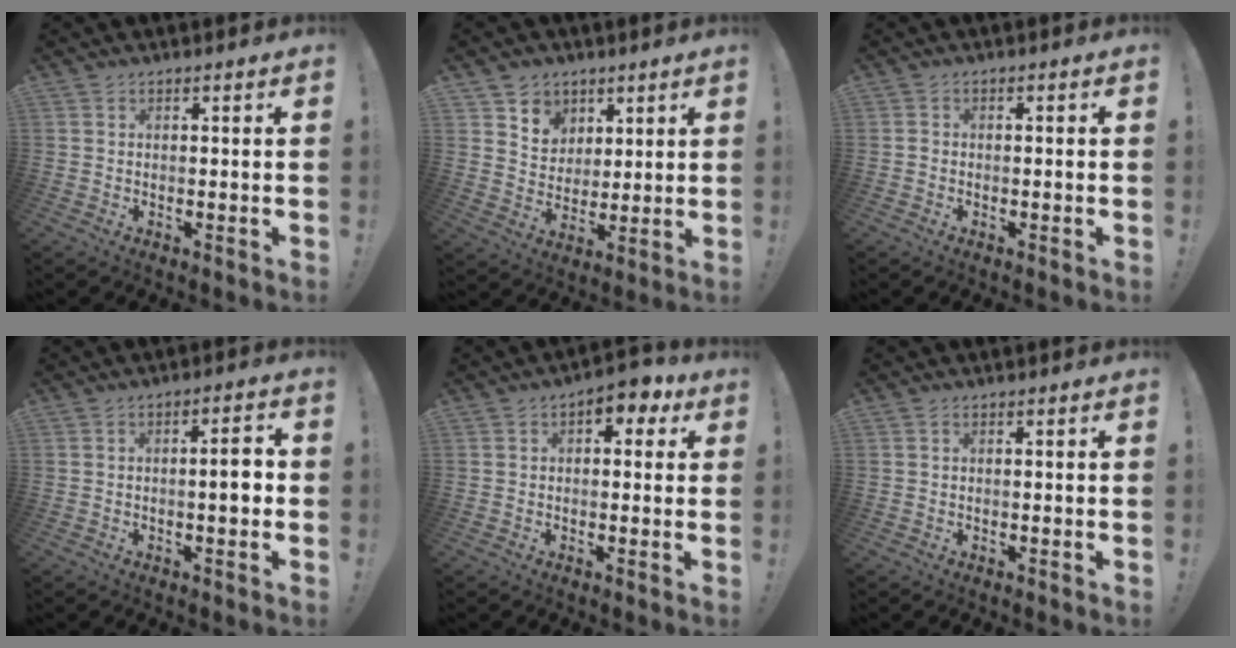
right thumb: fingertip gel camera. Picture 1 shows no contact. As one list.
[{"total": 7.6, "force": [4.7, 5.9, 0.8], "torque": [-0.009, -0.043, 0.092]}, {"total": 1.0, "force": [-0.7, 0.6, 0.5], "torque": [-0.006, 0.003, -0.012]}, {"total": 5.2, "force": [-0.4, 1.1, 5.1], "torque": [-0.073, 0.004, -0.012]}, {"total": 5.6, "force": [1.8, 3.3, 4.2], "torque": [-0.041, -0.004, 0.028]}, {"total": 0.0}]